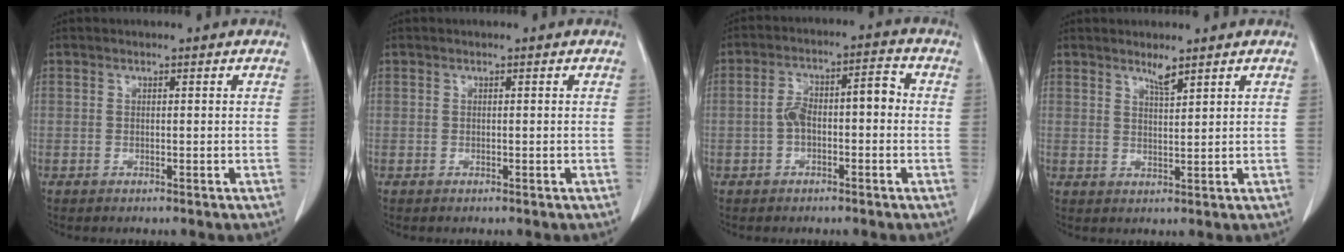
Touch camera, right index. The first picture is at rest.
{"total": 0.0}
{"total": 6.9, "force": [-0.8, 2.8, 6.3], "torque": [-0.119, 0.042, -0.012]}
{"total": 2.3, "force": [1.9, 0.1, 1.3], "torque": [-0.026, -0.006, 0.037]}